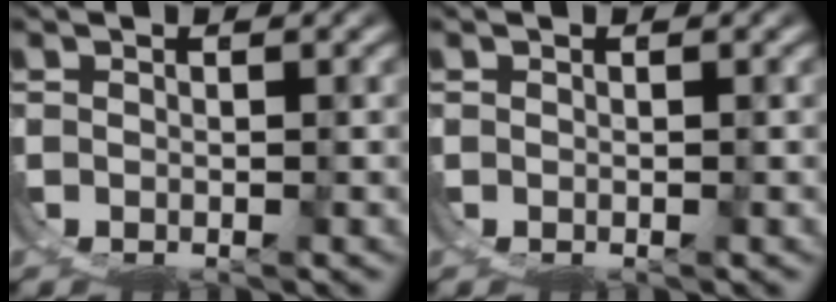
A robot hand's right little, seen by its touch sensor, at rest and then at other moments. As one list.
[{"total": 0.0}]